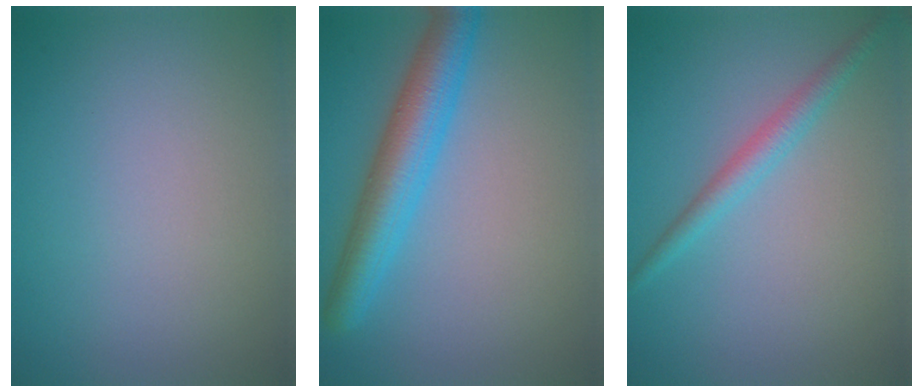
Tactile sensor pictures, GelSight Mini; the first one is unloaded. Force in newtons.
{"total": 5.3, "press": 5.3, "slide": 0.1}
{"total": 2.1, "press": 2.1, "slide": 0.1}